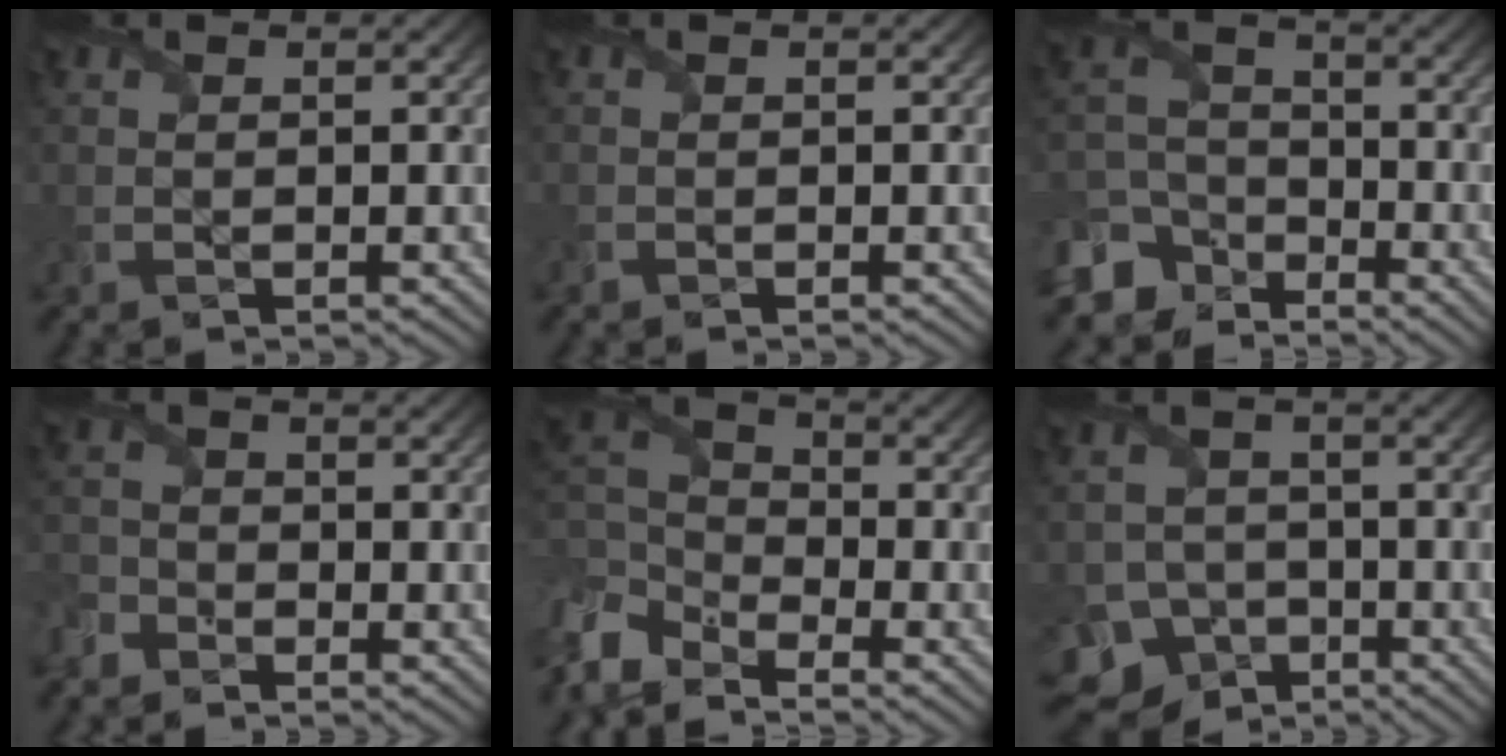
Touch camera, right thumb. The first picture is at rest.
{"total": 0.0}
{"total": 8.8, "force": [-6.2, 5.5, 2.8], "torque": [-0.078, -0.013, -0.137]}
{"total": 2.7, "force": [-2.2, 1.5, 0.6], "torque": [-0.022, -0.006, -0.062]}
{"total": 8.4, "force": [-5.8, 4.5, 4.1], "torque": [-0.113, -0.025, -0.126]}
{"total": 10.3, "force": [-6.3, 7.7, 2.9], "torque": [-0.070, -0.035, -0.107]}